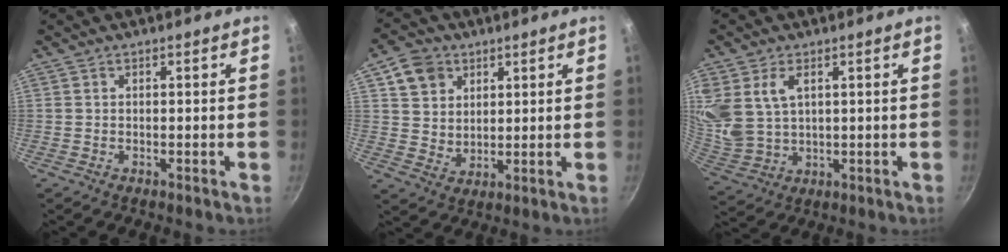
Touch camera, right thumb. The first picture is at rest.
{"total": 8.3, "force": [3.9, 6.7, 3.1], "torque": [-0.026, -0.007, 0.073]}
{"total": 11.0, "force": [4.1, 7.3, 7.1], "torque": [-0.140, -0.021, 0.094]}